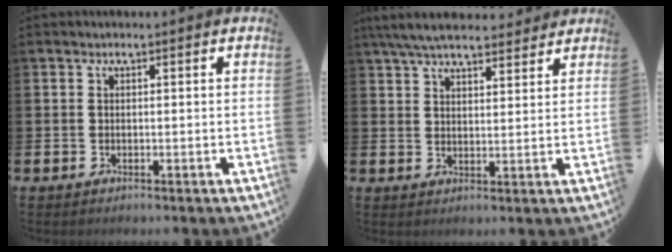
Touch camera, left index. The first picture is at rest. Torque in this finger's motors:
{"motor_torque": [1.01, -1.12, 0.87, 0.21]}